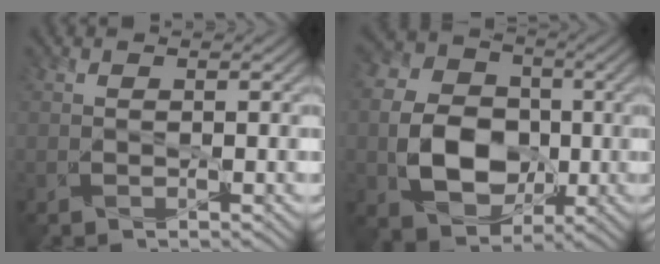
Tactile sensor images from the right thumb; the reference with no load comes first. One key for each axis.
{"total": 11.0, "fx": -1.6, "fy": 8.5, "fz": 6.8, "tx": -0.147, "ty": -0.004, "tz": -0.037}